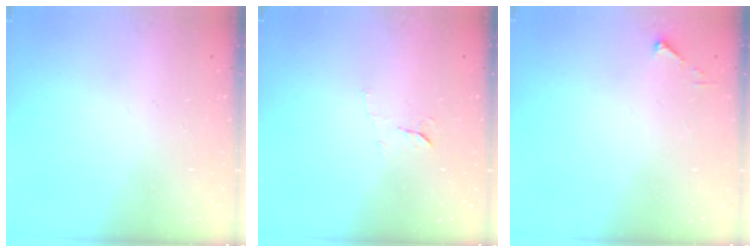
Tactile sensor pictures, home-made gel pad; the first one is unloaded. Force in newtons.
{"total": 5.5, "press": 5.5, "slide": 0.4}
{"total": 2.7, "press": 2.7, "slide": 0.3}